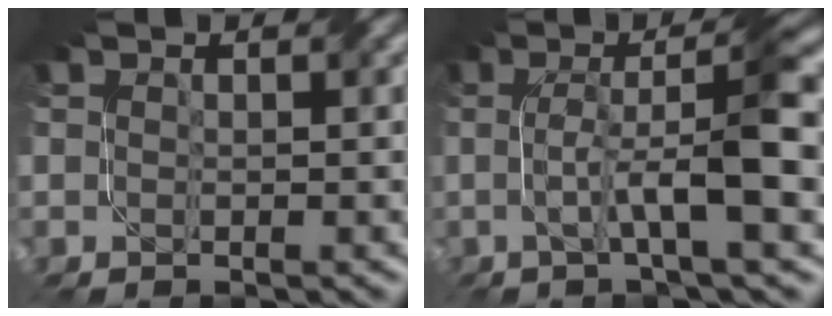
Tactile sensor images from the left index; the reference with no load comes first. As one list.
[{"total": 7.5, "force": [-0.3, 1.1, 7.4], "torque": [-0.125, 0.014, -0.007]}]